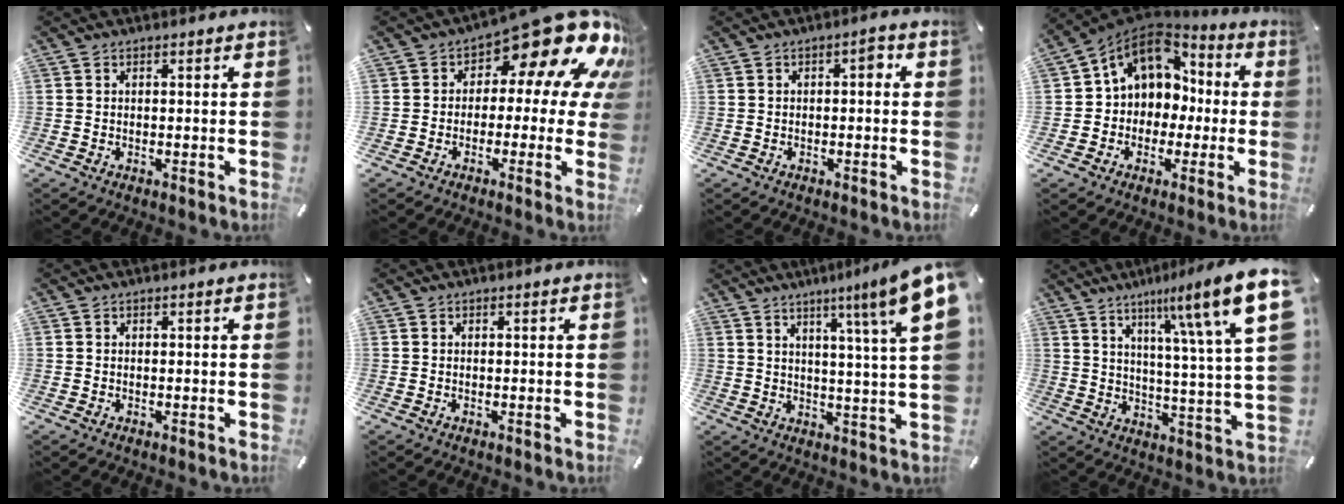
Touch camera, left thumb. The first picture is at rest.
{"total": 17.5, "force": [9.9, 8.4, 11.7], "torque": [-0.162, -0.073, 0.164]}
{"total": 2.5, "force": [-0.1, 1.1, 2.2], "torque": [-0.030, 0.006, -0.009]}
{"total": 11.4, "force": [3.3, 10.0, 4.4], "torque": [-0.082, -0.013, 0.070]}
{"total": 0.0}
{"total": 0.0}
{"total": 12.8, "force": [6.7, 0.1, 10.9], "torque": [-0.169, -0.045, 0.098]}
{"total": 19.0, "force": [9.7, 3.1, 16.0], "torque": [-0.236, -0.054, 0.140]}